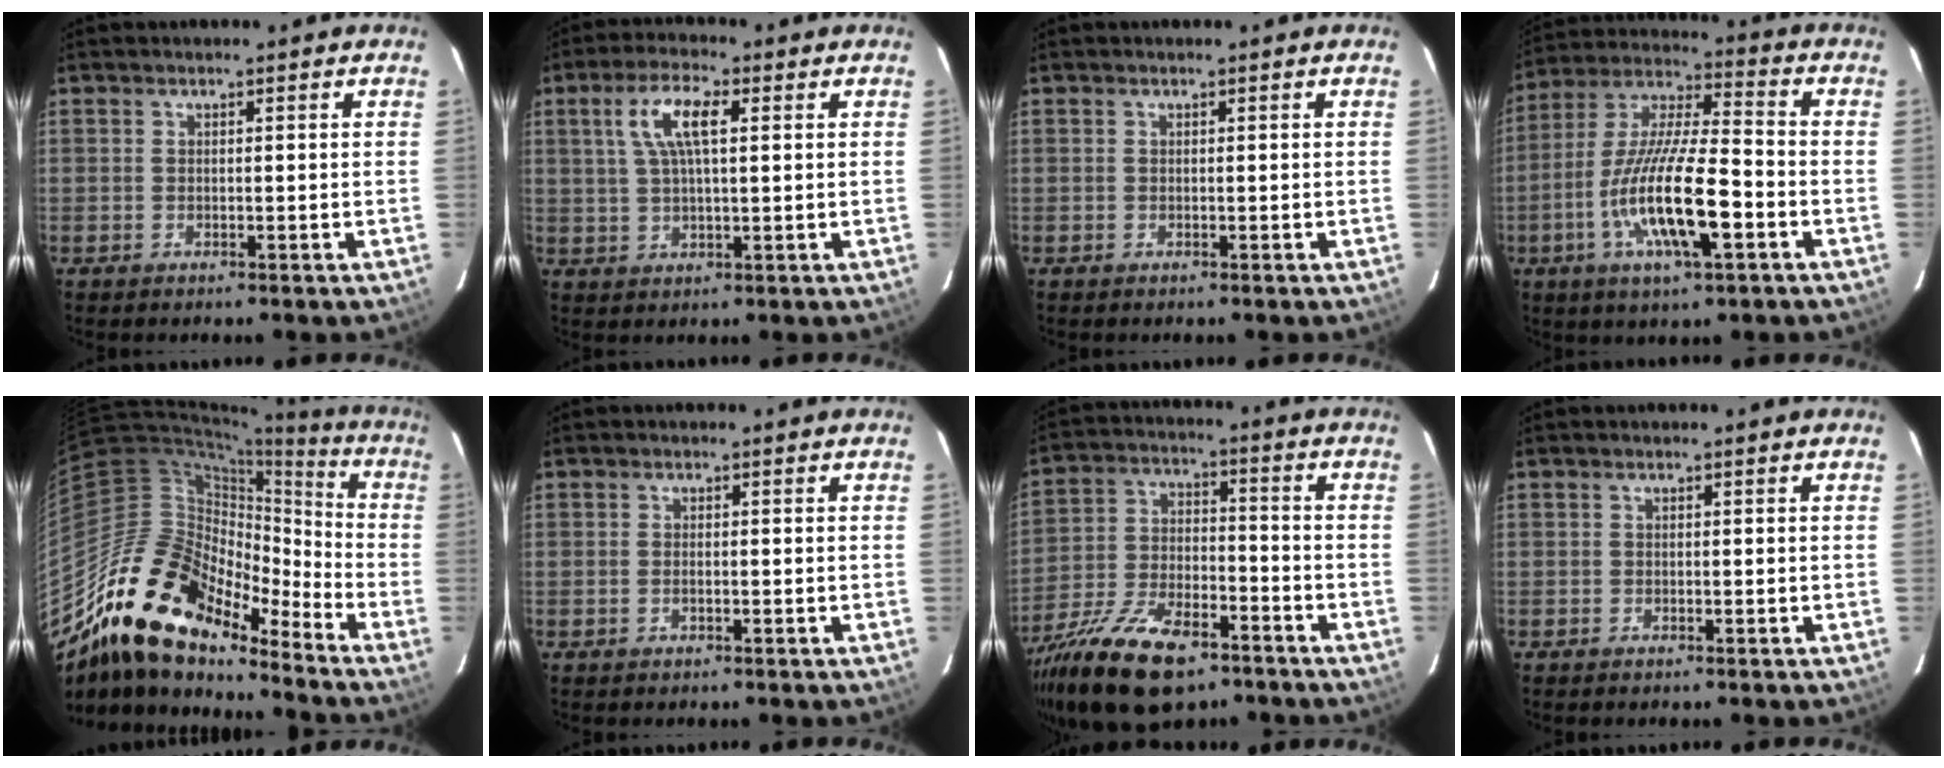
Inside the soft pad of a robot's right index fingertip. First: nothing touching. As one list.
[{"total": 7.7, "force": [2.4, 2.5, 6.9], "torque": [-0.135, 0.013, 0.046]}, {"total": 0.0}, {"total": 16.8, "force": [-5.8, 3.7, 15.4], "torque": [-0.306, -0.015, -0.110]}, {"total": 21.6, "force": [-16.6, 8.8, 10.6], "torque": [-0.187, -0.001, -0.309]}, {"total": 0.9, "force": [-0.3, 0.5, 0.8], "torque": [-0.017, 0.000, -0.006]}, {"total": 18.9, "force": [-12.4, 8.3, 11.5], "torque": [-0.243, -0.034, -0.215]}, {"total": 0.0}]